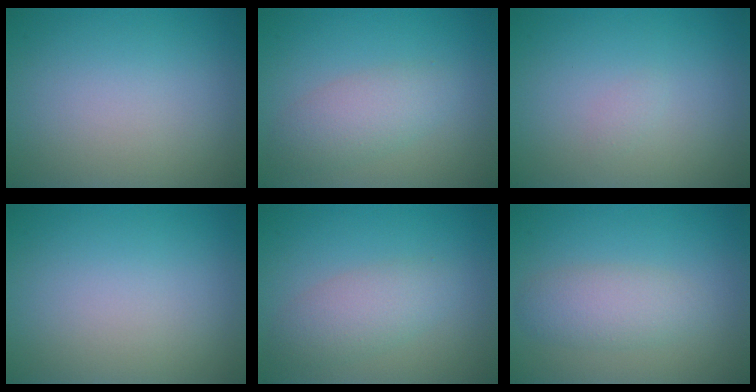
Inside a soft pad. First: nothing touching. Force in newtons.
{"total": 3.0, "press": 3.0, "slide": 0.1}
{"total": 0.6, "press": 0.6, "slide": 0.1}
{"total": 0.0}
{"total": 3.0, "press": 3.0, "slide": 0.1}
{"total": 2.9, "press": 2.9, "slide": 0.2}